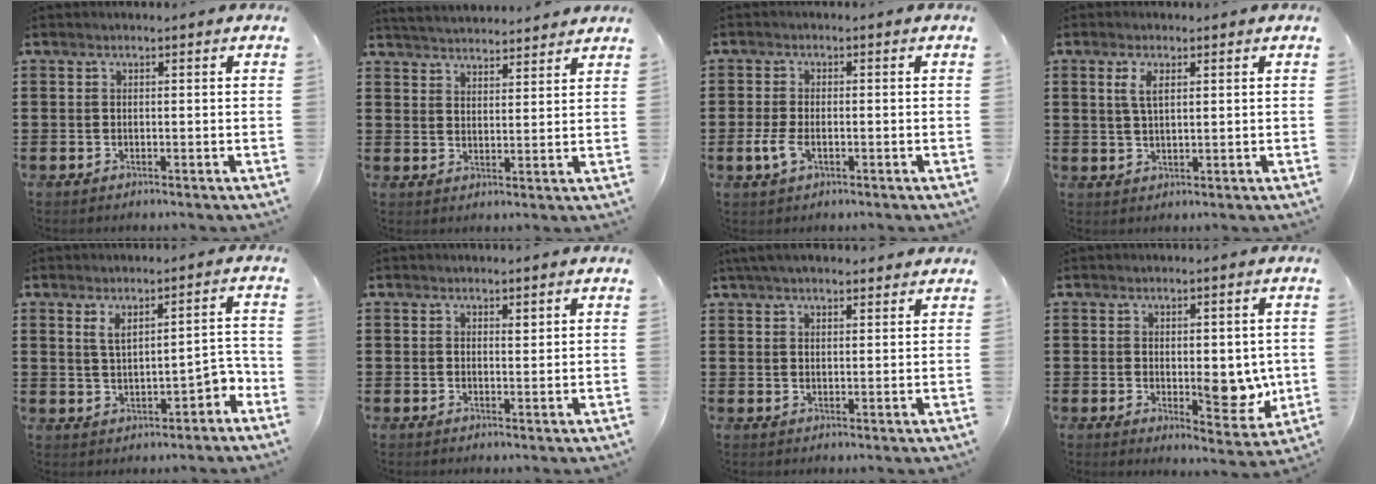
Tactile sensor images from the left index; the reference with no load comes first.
{"total": 3.8, "force": [3.8, 0.0, 0.1], "torque": [-0.015, -0.017, 0.068]}
{"total": 3.5, "force": [-1.2, 1.7, 2.8], "torque": [-0.071, -0.004, -0.026]}
{"total": 3.4, "force": [1.3, 1.3, 2.8], "torque": [-0.061, 0.007, 0.022]}
{"total": 4.2, "force": [-0.1, 1.7, 3.8], "torque": [-0.068, 0.004, -0.009]}
{"total": 1.3, "force": [1.1, 0.4, 0.6], "torque": [-0.004, -0.001, 0.019]}
{"total": 3.9, "force": [3.5, 0.7, 1.6], "torque": [-0.039, 0.001, 0.065]}
{"total": 6.5, "force": [-0.2, 3.5, 5.5], "torque": [-0.066, -0.002, -0.003]}